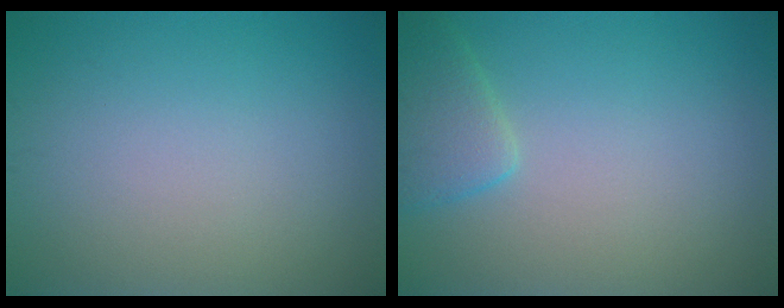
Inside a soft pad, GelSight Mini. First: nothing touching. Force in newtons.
{"total": 2.8, "press": 2.7, "slide": 0.3}